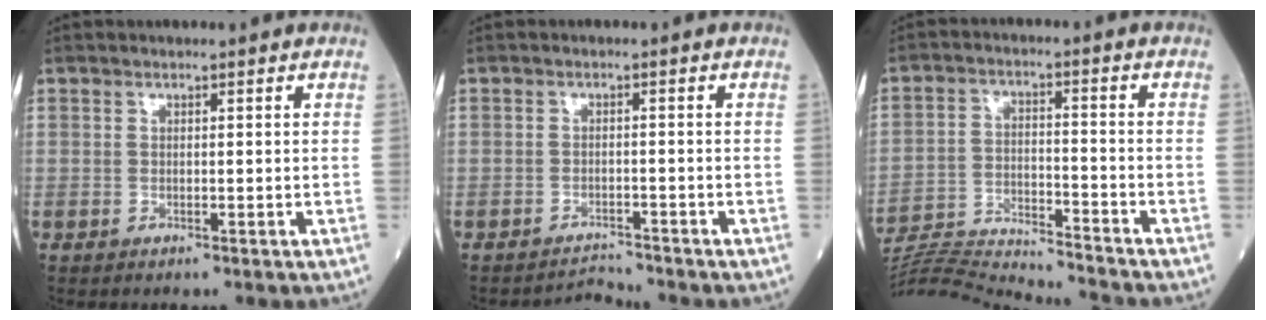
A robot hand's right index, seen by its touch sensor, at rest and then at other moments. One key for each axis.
{"total": 2.4, "fx": -2.1, "fy": -0.5, "fz": -1.0, "tx": 0.018, "ty": -0.009, "tz": -0.030}
{"total": 16.3, "fx": -15.8, "fy": -1.6, "fz": 3.7, "tx": -0.064, "ty": -0.005, "tz": -0.255}